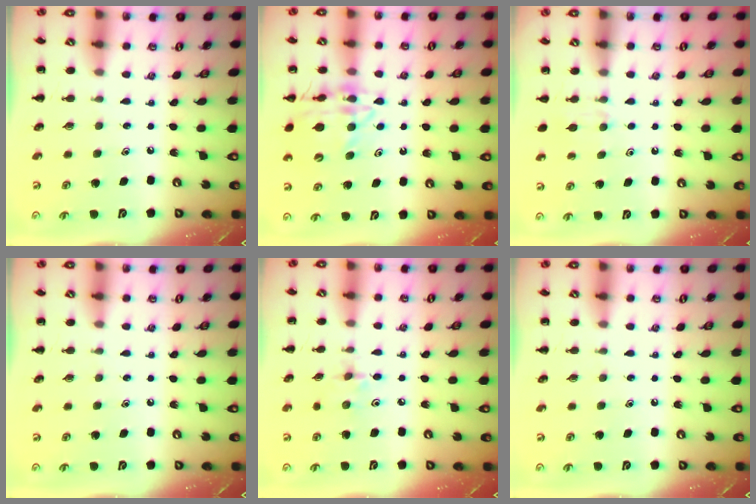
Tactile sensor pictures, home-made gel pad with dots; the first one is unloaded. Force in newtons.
{"total": 14.3, "press": 14.0, "slide": 2.6}
{"total": 4.4, "press": 4.2, "slide": 1.4}
{"total": 0.0}
{"total": 2.2, "press": 2.1, "slide": 0.6}
{"total": 0.0}